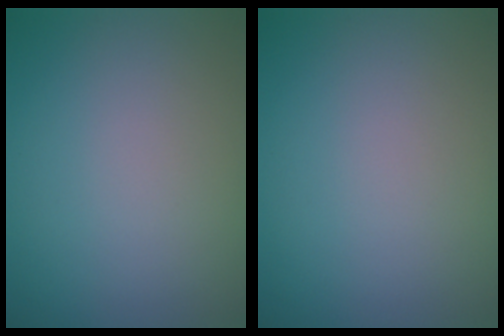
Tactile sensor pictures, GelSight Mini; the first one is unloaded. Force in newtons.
{"total": 0.0}